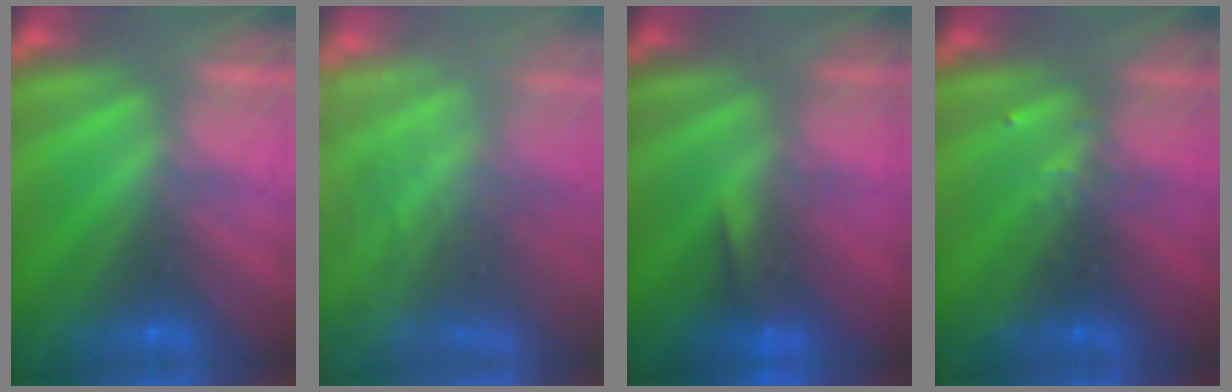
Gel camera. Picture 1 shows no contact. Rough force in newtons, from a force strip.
{"total": 10.5}
{"total": 4.6}
{"total": 2.4}